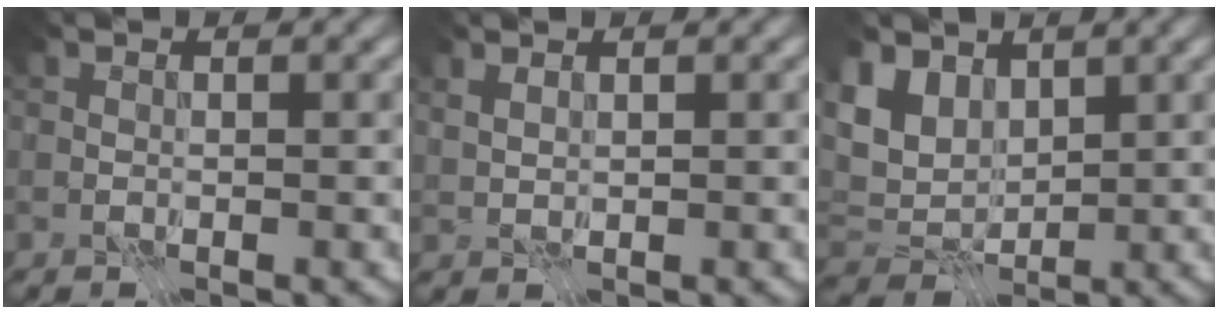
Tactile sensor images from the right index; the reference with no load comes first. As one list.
[{"total": 0.8, "force": [0.6, -0.4, 0.1], "torque": [-0.002, -0.002, 0.014]}, {"total": 4.5, "force": [2.3, 3.1, 2.3], "torque": [-0.054, -0.001, 0.036]}]